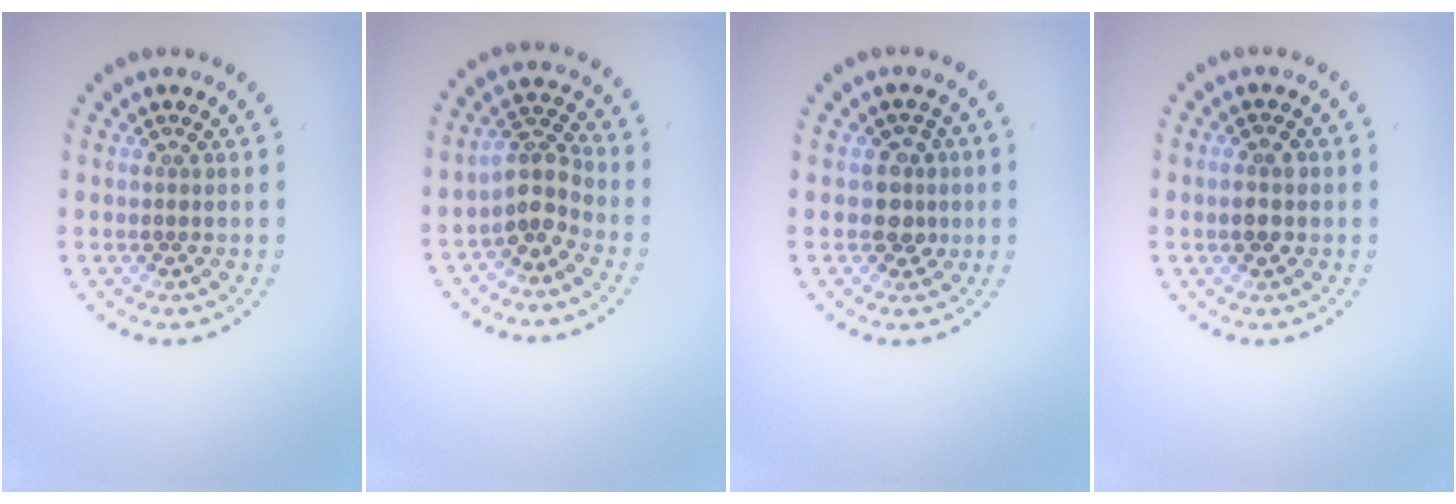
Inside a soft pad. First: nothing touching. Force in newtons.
{"total": 2.9, "press": 2.3, "slide": 1.7}
{"total": 2.4, "press": 2.2, "slide": 1.0}
{"total": 1.4, "press": 1.4, "slide": 0.1}